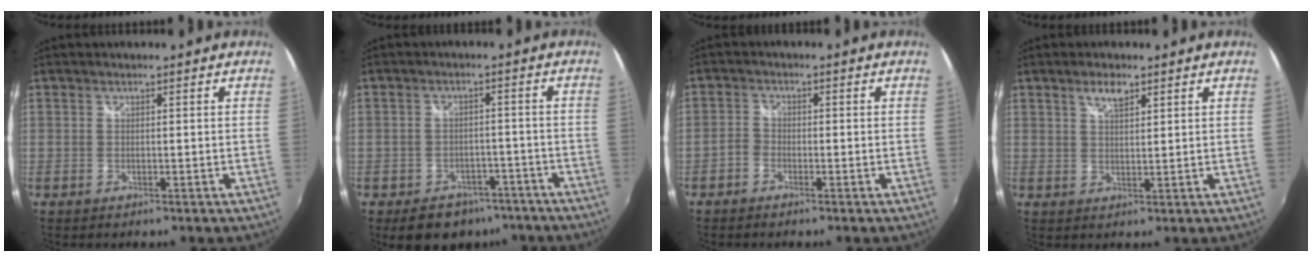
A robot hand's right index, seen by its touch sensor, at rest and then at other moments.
{"total": 8.8, "force": [-6.0, 5.9, 2.5], "torque": [-0.055, 0.025, -0.068]}
{"total": 2.2, "force": [-1.5, 1.4, 0.7], "torque": [-0.016, 0.005, -0.033]}
{"total": 3.3, "force": [2.2, 1.2, 2.2], "torque": [-0.037, 0.004, 0.038]}